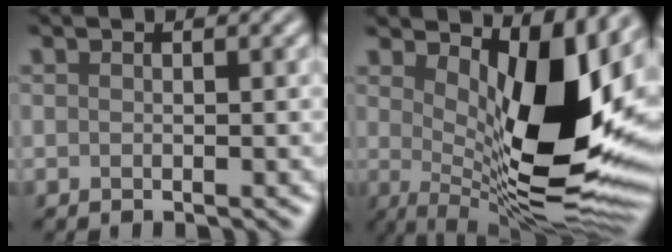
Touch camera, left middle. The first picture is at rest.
{"total": 13.5, "force": [2.6, 5.2, 12.2], "torque": [-0.172, -0.020, 0.047]}